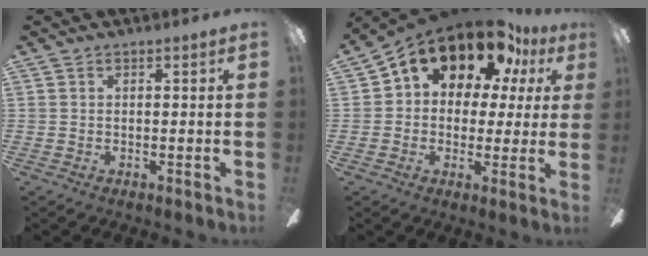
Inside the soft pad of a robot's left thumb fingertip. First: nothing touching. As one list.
[{"total": 15.5, "force": [10.9, 8.3, 7.4], "torque": [-0.134, -0.070, 0.191]}]